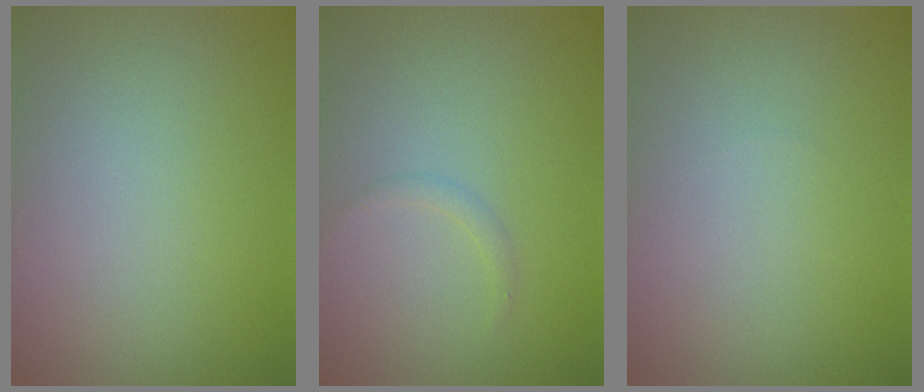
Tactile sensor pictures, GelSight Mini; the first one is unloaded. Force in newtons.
{"total": 0.7, "press": 0.7, "slide": 0.0}
{"total": 0.0}